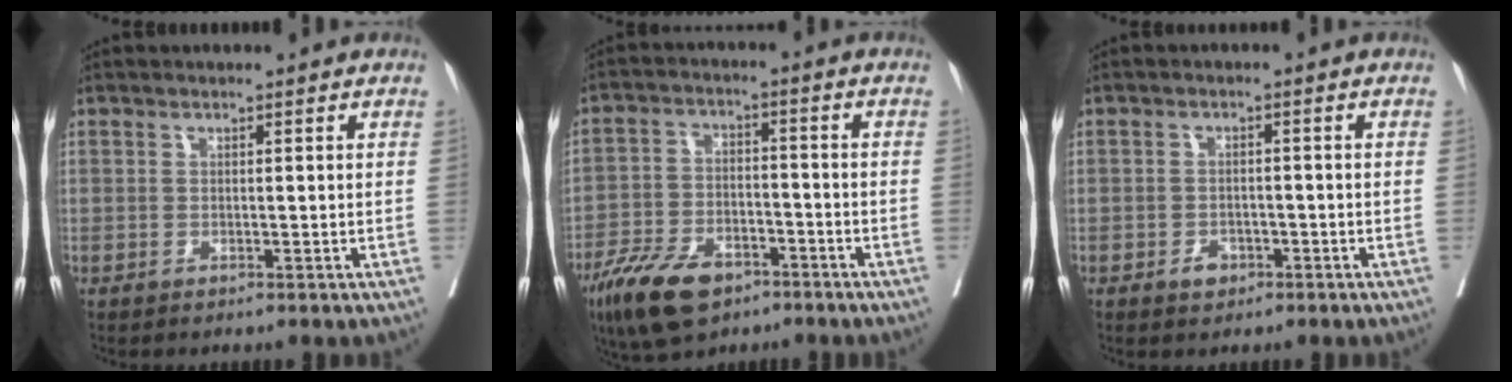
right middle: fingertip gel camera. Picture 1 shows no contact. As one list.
[{"total": 10.4, "force": [-6.8, 4.8, 6.3], "torque": [-0.123, -0.009, -0.121]}, {"total": 2.2, "force": [-1.2, 1.5, 1.0], "torque": [-0.012, 0.005, -0.013]}]